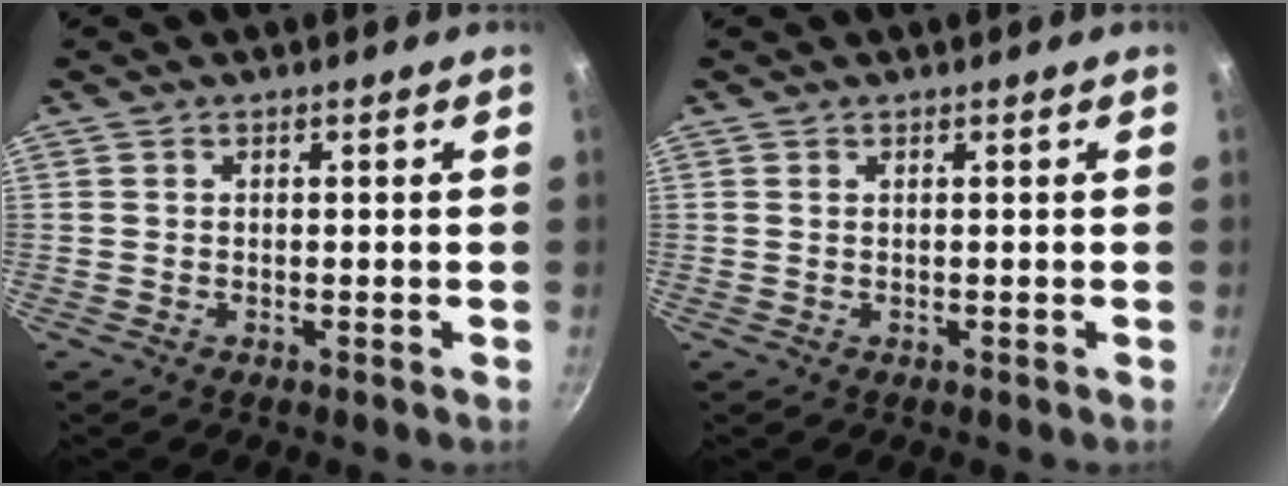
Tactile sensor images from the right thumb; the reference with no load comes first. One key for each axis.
{"total": 0.0}